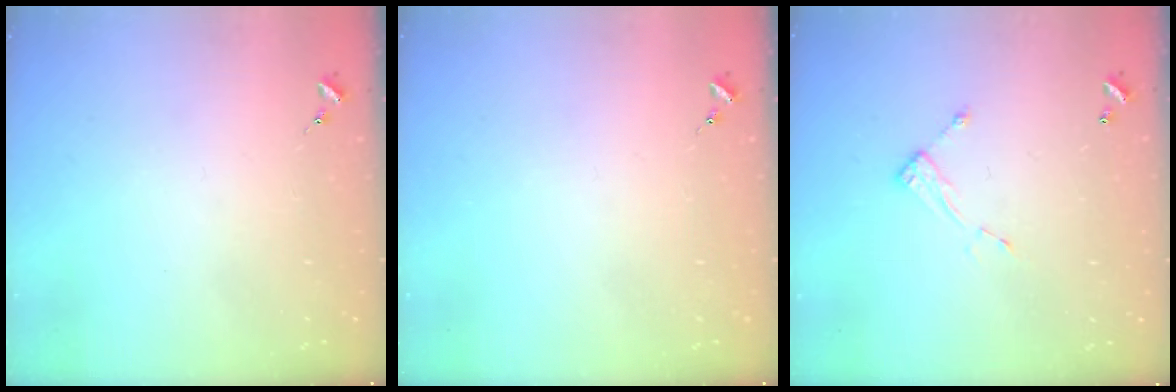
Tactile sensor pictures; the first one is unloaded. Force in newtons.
{"total": 0.0}
{"total": 6.1, "press": 6.1, "slide": 0.2}